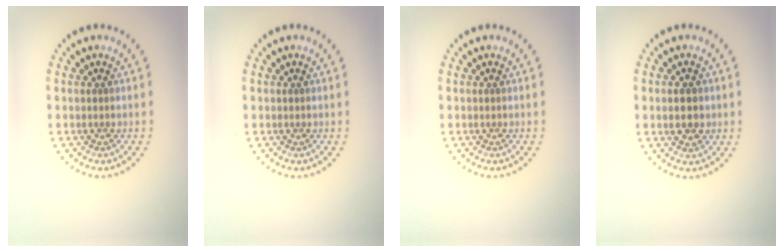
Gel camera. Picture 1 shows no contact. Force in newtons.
{"total": 0.0}
{"total": 0.0}
{"total": 2.4, "press": 2.4, "slide": 0.3}